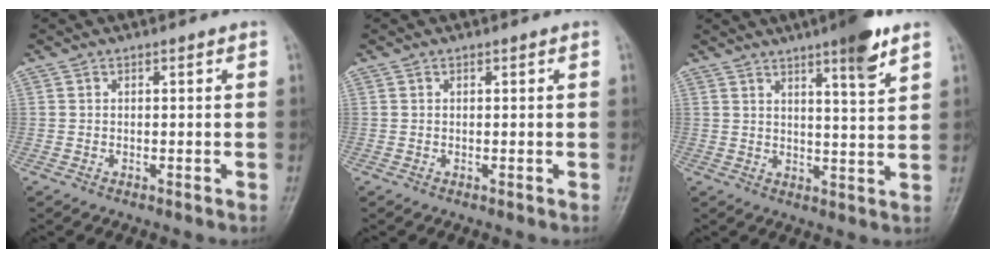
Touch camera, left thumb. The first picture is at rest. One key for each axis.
{"total": 0.0}
{"total": 8.3, "fx": 5.3, "fy": 0.8, "fz": 6.3, "tx": -0.088, "ty": -0.031, "tz": 0.077}